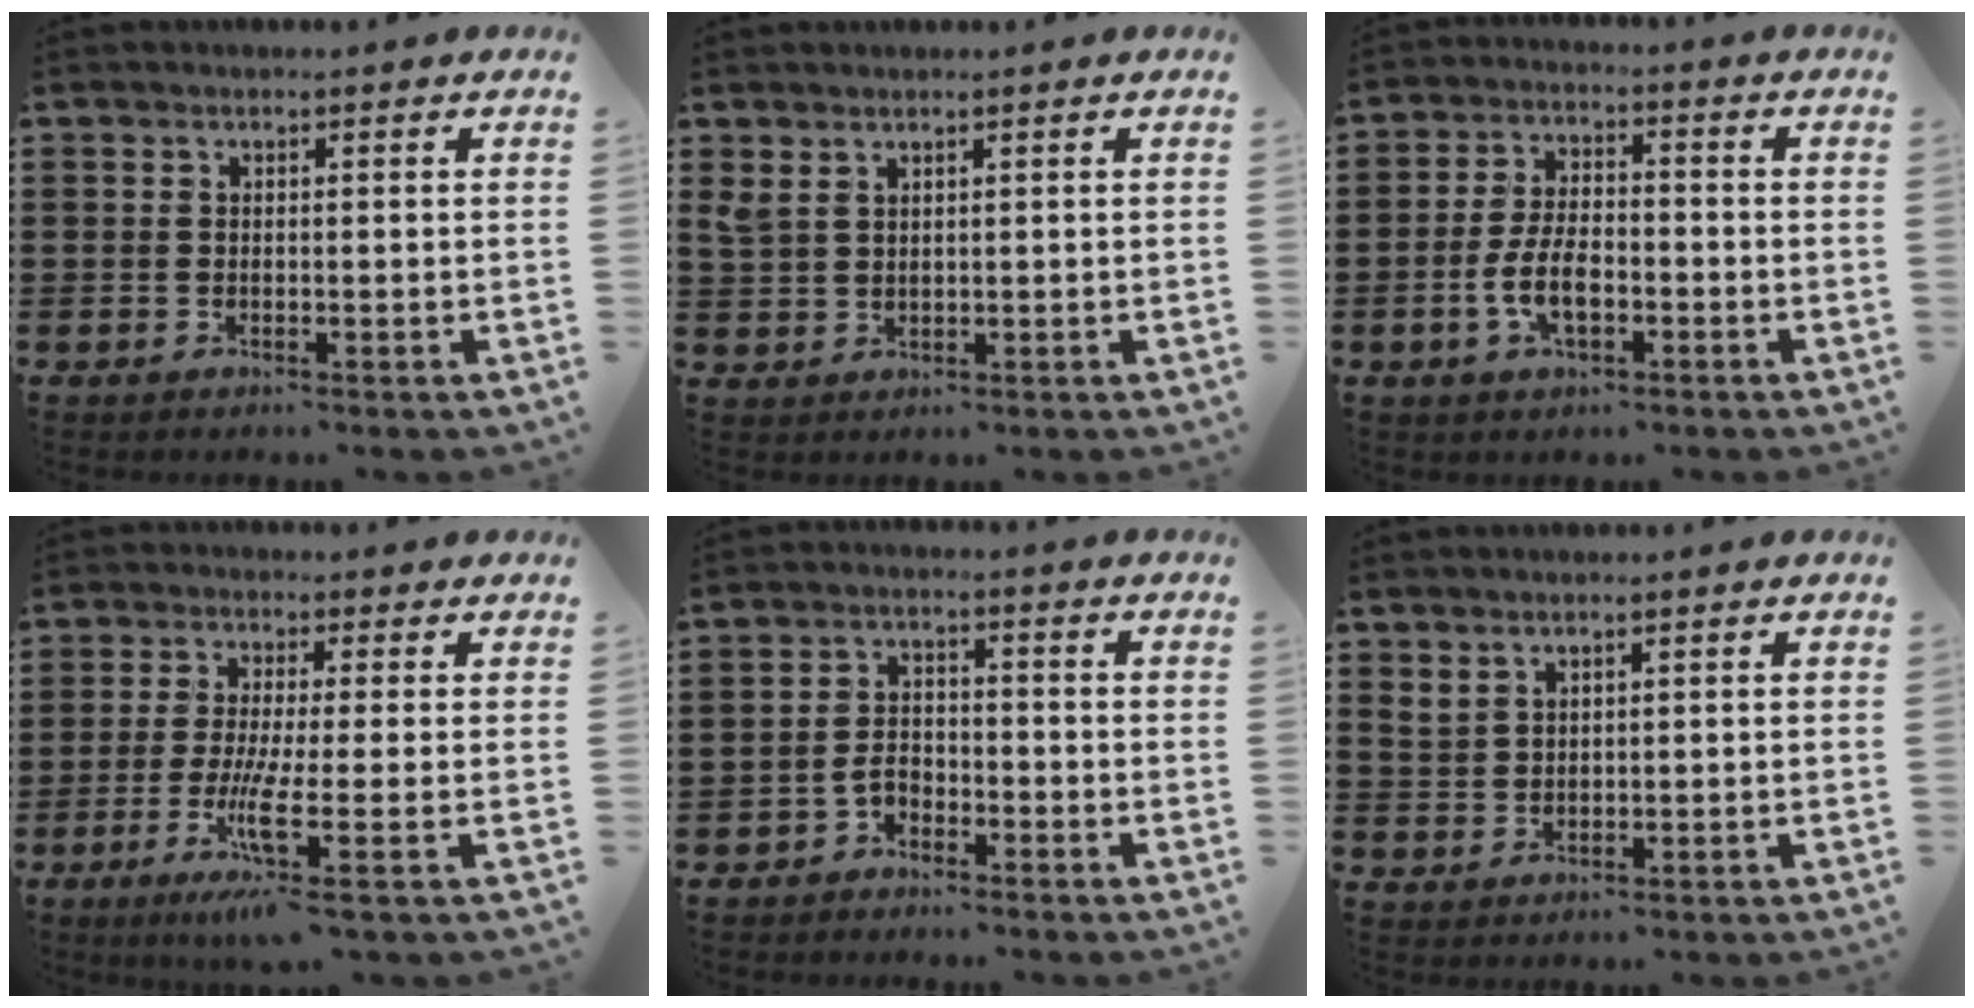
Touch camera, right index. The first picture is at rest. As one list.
[{"total": 2.1, "force": [1.5, 0.9, 1.0], "torque": [-0.025, 0.003, 0.029]}, {"total": 6.6, "force": [-2.2, 2.9, 5.5], "torque": [-0.128, -0.004, -0.046]}, {"total": 7.1, "force": [-2.3, 0.1, 6.8], "torque": [-0.142, -0.024, -0.042]}, {"total": 2.6, "force": [-1.8, 1.4, 1.2], "torque": [-0.035, -0.001, -0.039]}, {"total": 1.9, "force": [1.8, 0.6, 0.3], "torque": [-0.009, 0.001, 0.036]}]